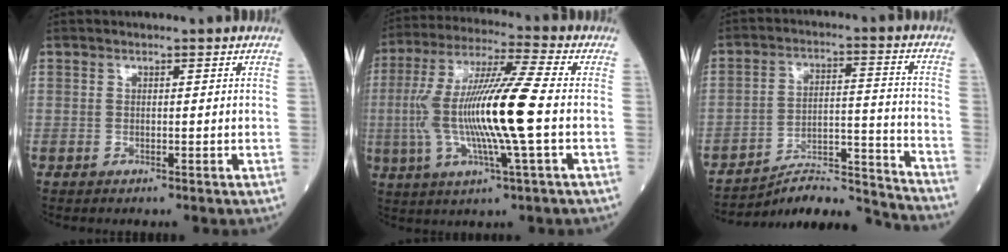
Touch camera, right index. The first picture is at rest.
{"total": 15.5, "force": [-1.3, 0.2, 15.4], "torque": [-0.307, 0.005, -0.029]}
{"total": 15.1, "force": [-14.9, -1.0, 2.5], "torque": [-0.035, 0.027, -0.233]}